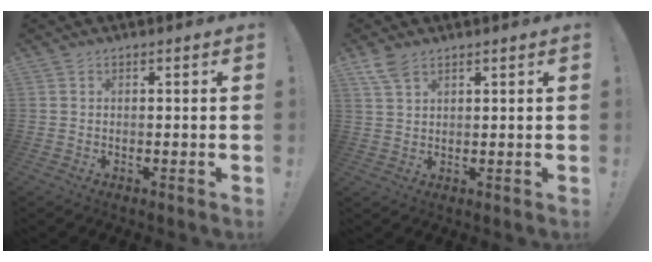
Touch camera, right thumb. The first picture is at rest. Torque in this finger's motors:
{"motor_torque": [-0.23, 0.20, 0.16, -0.07, 0.11]}